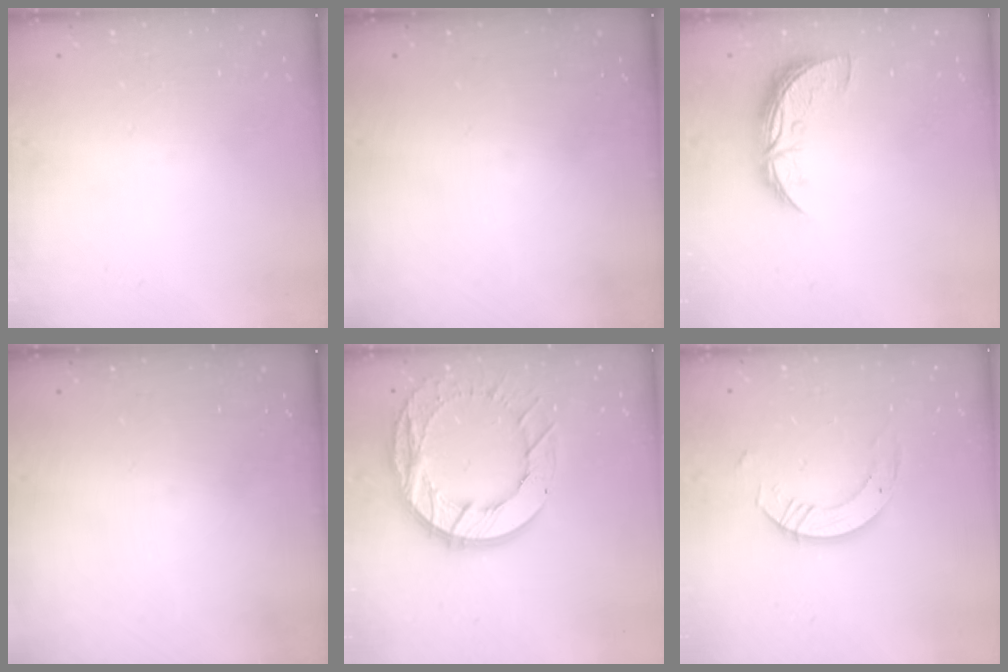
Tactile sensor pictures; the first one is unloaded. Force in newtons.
{"total": 0.0}
{"total": 8.8, "press": 8.8, "slide": 0.4}
{"total": 0.0}
{"total": 18.3, "press": 18.3, "slide": 1.6}
{"total": 6.3, "press": 6.3, "slide": 0.5}